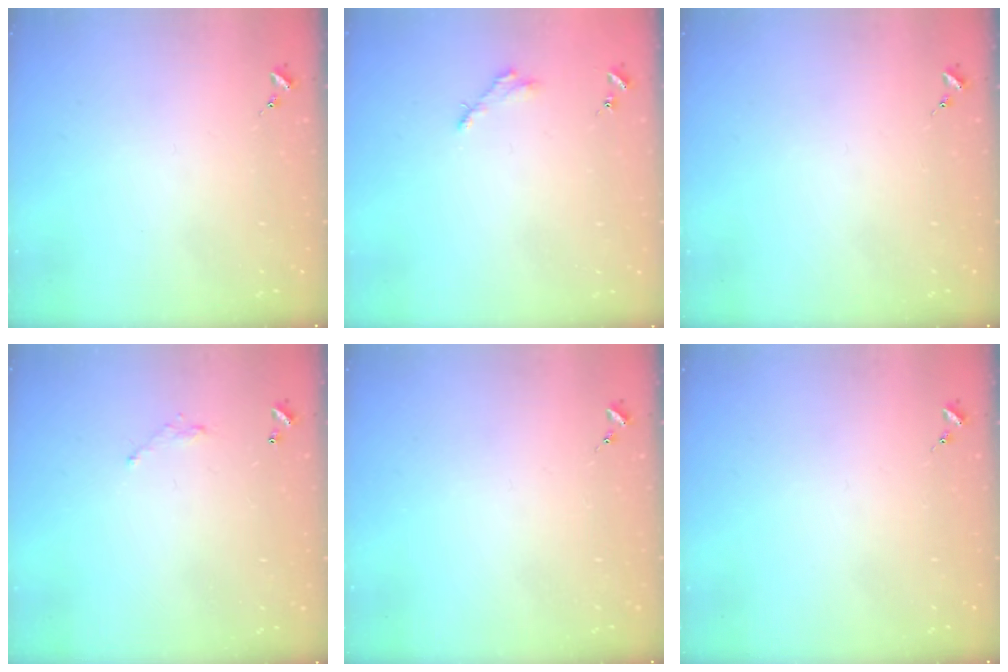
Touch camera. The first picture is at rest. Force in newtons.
{"total": 2.8, "press": 2.8, "slide": 0.3}
{"total": 0.0}
{"total": 5.6, "press": 5.6, "slide": 0.2}
{"total": 0.0}
{"total": 0.0}